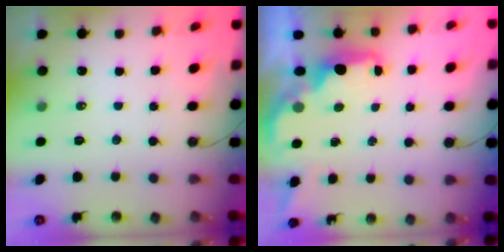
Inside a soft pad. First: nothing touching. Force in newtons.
{"total": 2.0, "press": 2.0, "slide": 0.6}